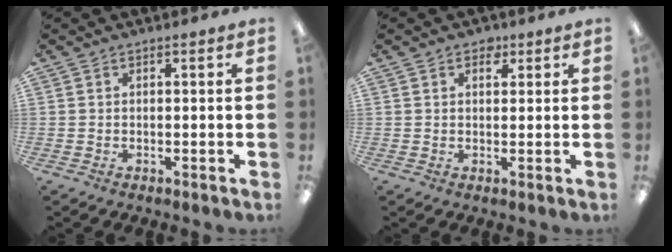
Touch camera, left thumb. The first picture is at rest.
{"total": 2.6, "force": [1.5, 1.6, 1.3], "torque": [-0.004, -0.005, 0.022]}